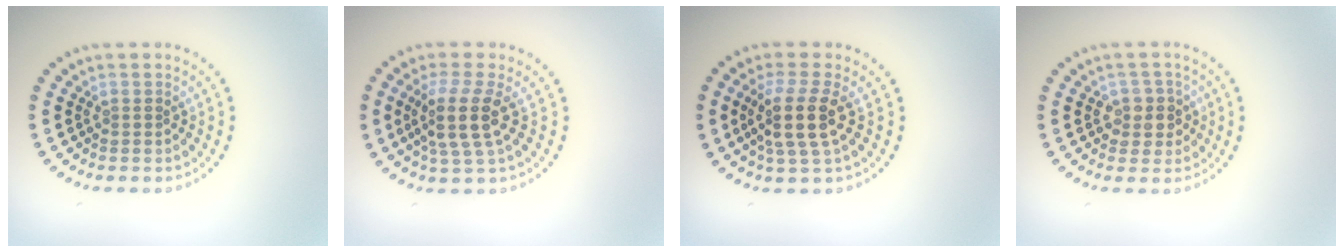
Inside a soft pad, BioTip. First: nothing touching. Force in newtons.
{"total": 3.9, "press": 3.1, "slide": 2.4}
{"total": 3.9, "press": 3.2, "slide": 2.1}
{"total": 2.5, "press": 2.2, "slide": 1.0}